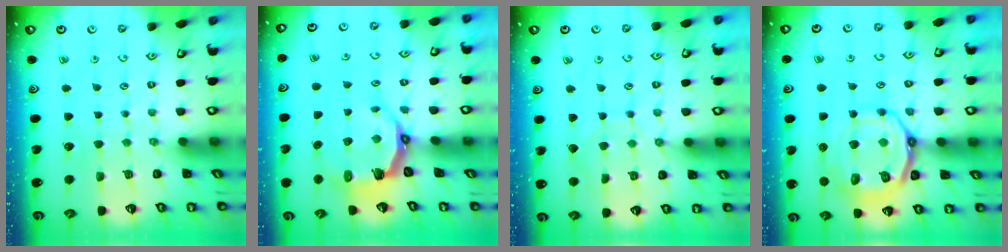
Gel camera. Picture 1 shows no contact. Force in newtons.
{"total": 6.8, "press": 5.1, "slide": 4.5}
{"total": 4.1, "press": 4.1, "slide": 0.4}
{"total": 16.0, "press": 15.9, "slide": 2.0}